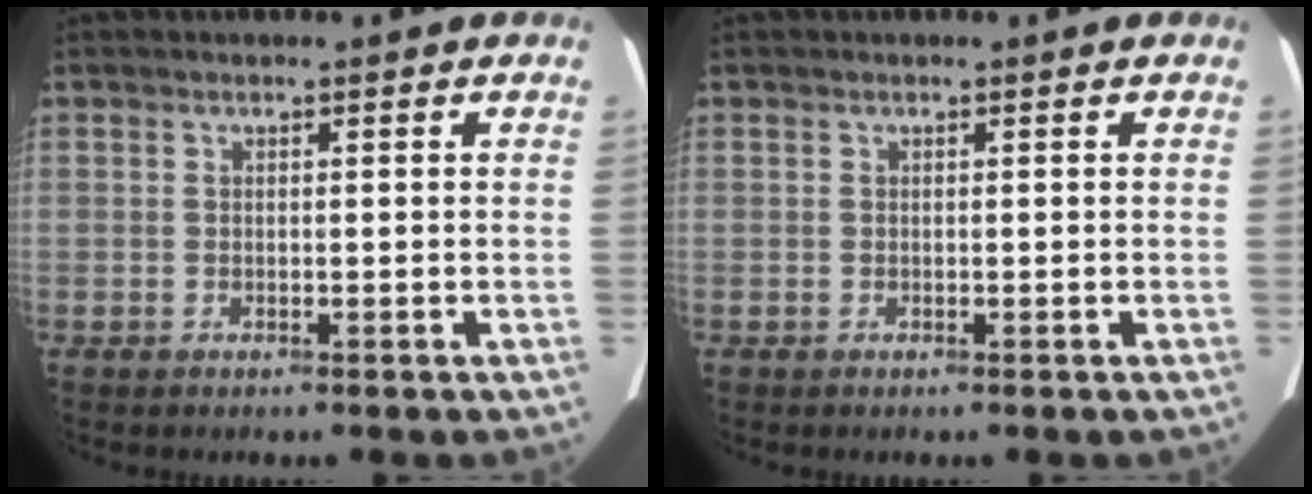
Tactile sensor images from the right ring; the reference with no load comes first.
{"total": 0.0}